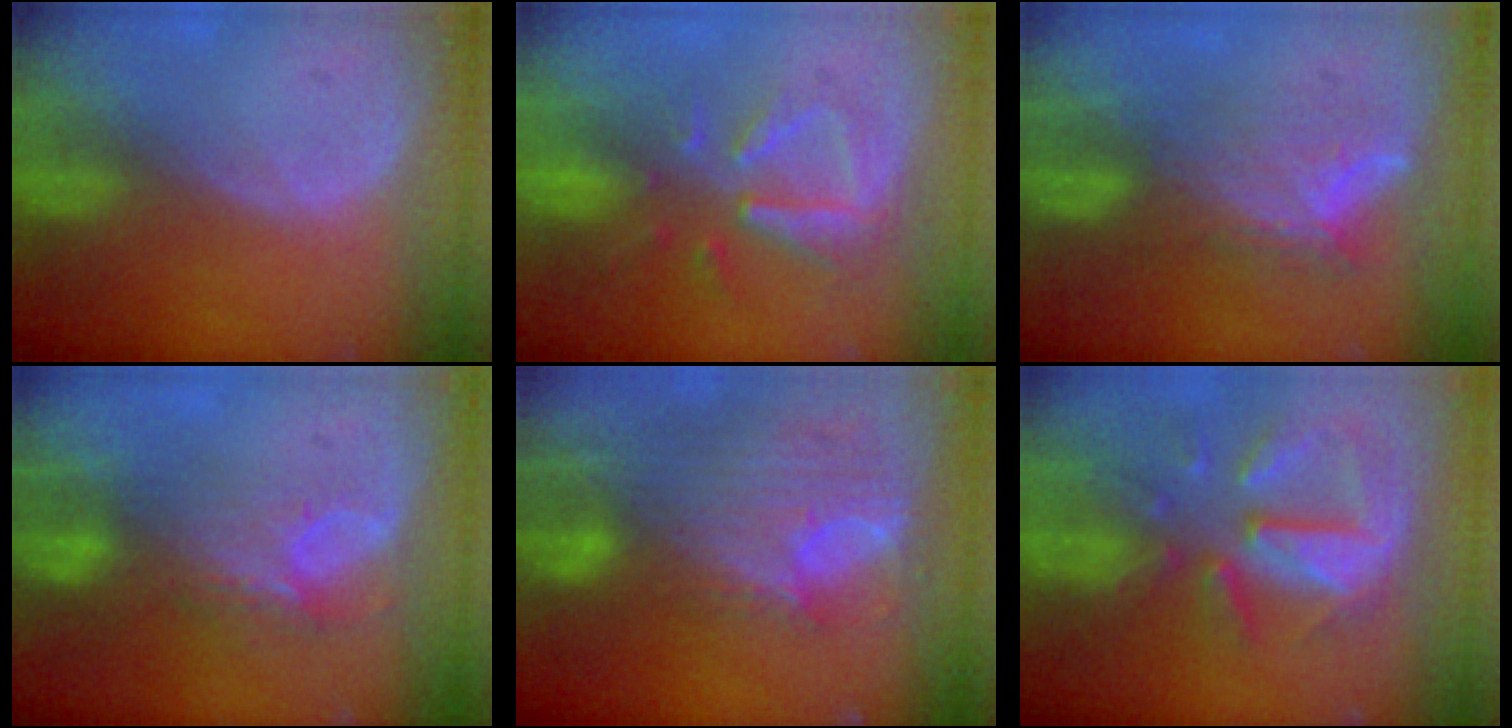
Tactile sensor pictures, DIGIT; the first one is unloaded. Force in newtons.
{"total": 8.0, "press": 7.4, "slide": 3.0}
{"total": 7.9, "press": 6.8, "slide": 4.0}
{"total": 7.6, "press": 6.7, "slide": 3.5}
{"total": 12.1, "press": 10.2, "slide": 6.4}
{"total": 10.3, "press": 9.3, "slide": 4.5}